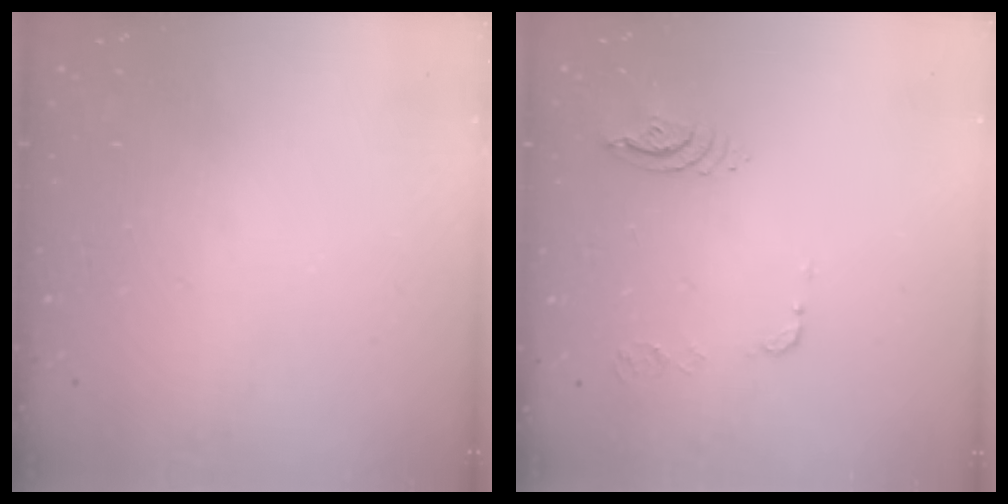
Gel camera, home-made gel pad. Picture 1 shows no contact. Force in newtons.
{"total": 9.4, "press": 9.4, "slide": 1.1}